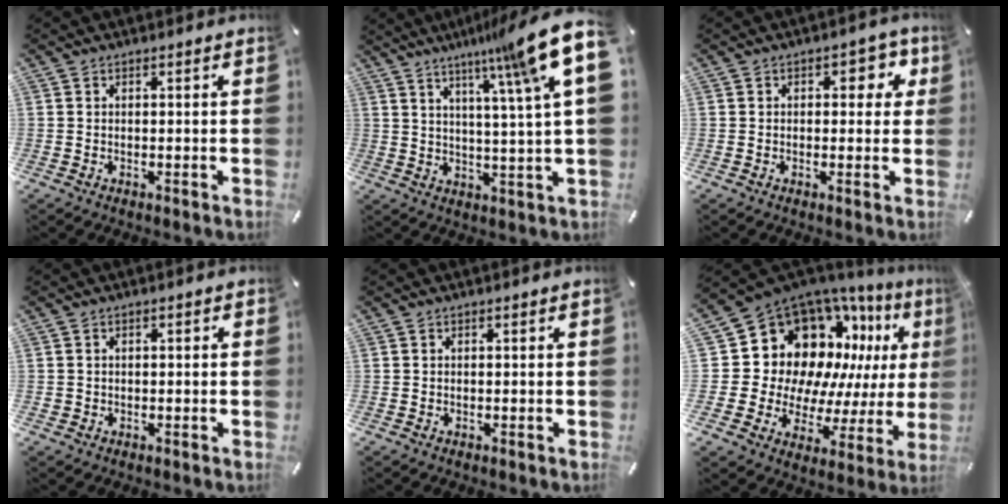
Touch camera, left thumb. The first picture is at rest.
{"total": 15.6, "force": [8.8, 0.8, 12.9], "torque": [-0.198, -0.046, 0.128]}
{"total": 5.4, "force": [1.4, 3.3, 4.0], "torque": [-0.035, -0.005, 0.013]}
{"total": 1.3, "force": [-0.3, 1.2, 0.5], "torque": [-0.009, 0.005, -0.009]}
{"total": 0.0}
{"total": 17.1, "force": [8.2, 13.1, 7.4], "torque": [-0.109, -0.093, 0.171]}